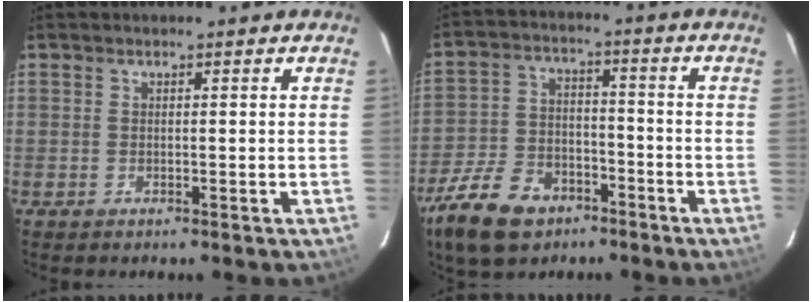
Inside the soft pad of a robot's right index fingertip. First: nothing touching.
{"total": 15.2, "force": [-9.7, 8.9, 7.7], "torque": [-0.192, -0.003, -0.166]}